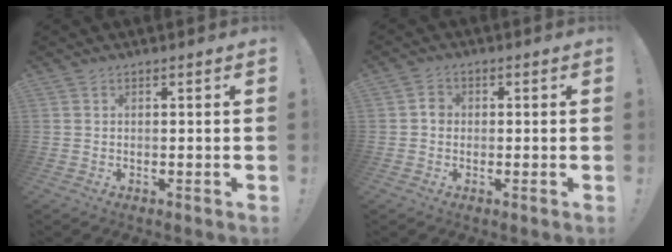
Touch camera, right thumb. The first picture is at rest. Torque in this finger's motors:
{"motor_torque": [-0.01, 0.01, 0.05, 0.21, -0.01]}